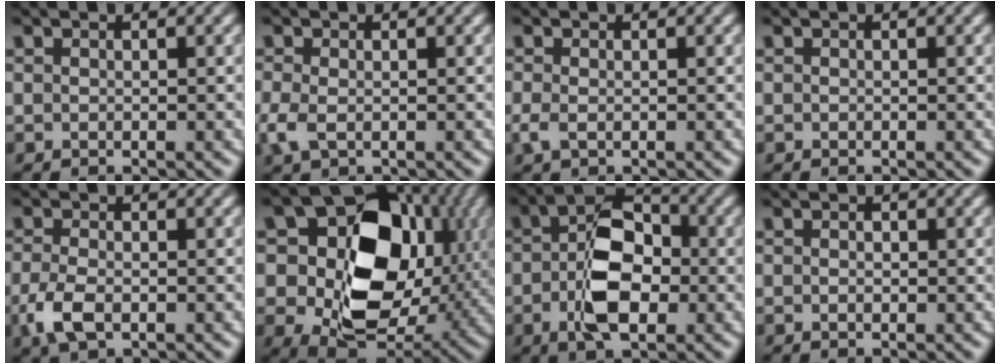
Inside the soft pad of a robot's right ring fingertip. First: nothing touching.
{"total": 0.8, "force": [-0.3, 0.5, 0.6], "torque": [-0.029, -0.009, 0.001]}
{"total": 0.0}
{"total": 0.8, "force": [0.2, -0.5, -0.6], "torque": [0.015, 0.007, -0.001]}
{"total": 2.1, "force": [-1.1, 1.0, 1.5], "torque": [-0.032, -0.006, -0.017]}
{"total": 21.8, "force": [0.9, 15.4, 15.4], "torque": [-0.255, -0.039, 0.021]}
{"total": 6.9, "force": [-0.7, 3.8, 5.8], "torque": [-0.077, 0.001, -0.018]}
{"total": 0.0}